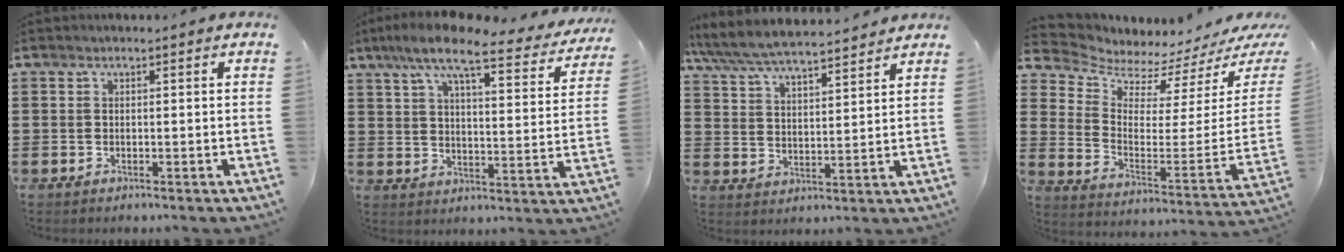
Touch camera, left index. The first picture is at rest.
{"total": 10.0, "force": [7.9, 1.3, 5.9], "torque": [-0.136, -0.037, 0.131]}
{"total": 6.5, "force": [6.2, 0.9, 1.9], "torque": [-0.064, -0.031, 0.108]}
{"total": 4.2, "force": [4.0, 0.9, 0.6], "torque": [-0.036, -0.059, 0.063]}